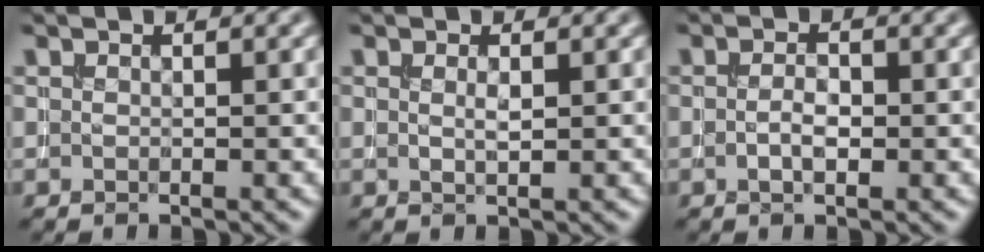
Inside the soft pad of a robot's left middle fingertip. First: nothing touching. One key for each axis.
{"total": 0.9, "fx": 0.2, "fy": 0.2, "fz": 0.8, "tx": -0.016, "ty": -0.001, "tz": 0.003}
{"total": 1.7, "fx": -0.3, "fy": 0.8, "fz": 1.5, "tx": -0.028, "ty": 0.001, "tz": -0.007}